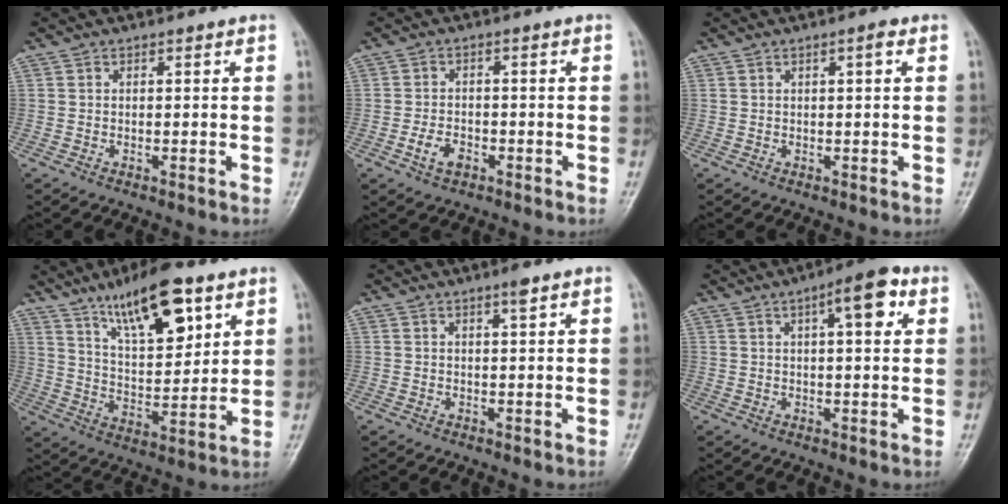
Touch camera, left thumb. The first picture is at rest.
{"total": 3.9, "force": [-1.8, 2.5, 2.4], "torque": [-0.043, 0.012, -0.033]}
{"total": 1.6, "force": [0.6, 0.3, 1.4], "torque": [-0.023, 0.003, 0.007]}
{"total": 16.1, "force": [9.4, 5.9, 11.7], "torque": [-0.160, -0.044, 0.162]}
{"total": 1.8, "force": [1.1, 0.2, 1.4], "torque": [-0.023, -0.005, 0.019]}
{"total": 7.9, "force": [3.2, 2.6, 6.8], "torque": [-0.085, 0.003, 0.040]}